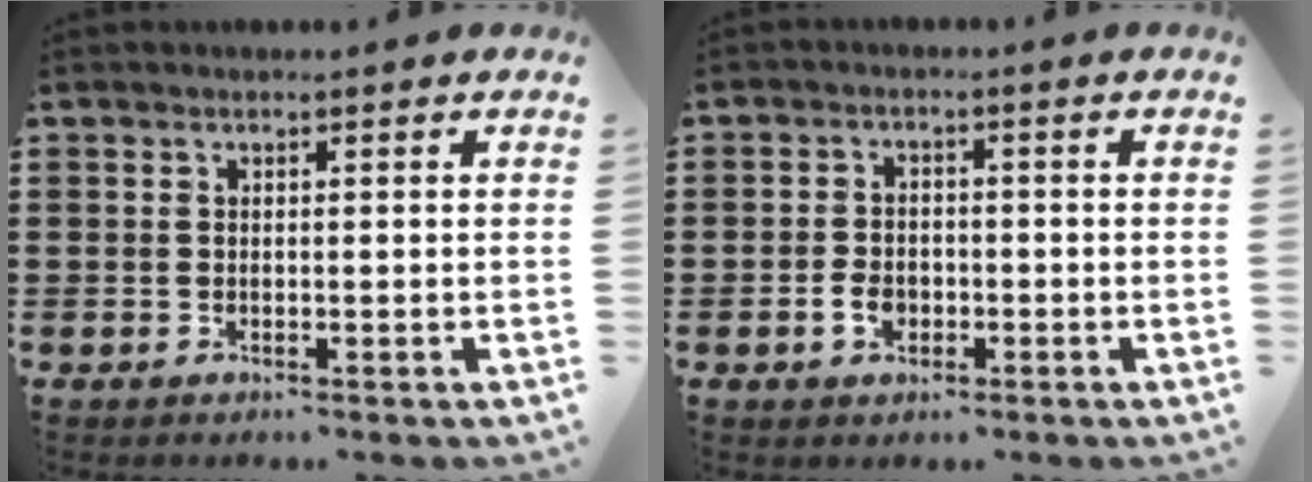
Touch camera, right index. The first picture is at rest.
{"total": 3.2, "force": [-1.2, 2.3, 1.9], "torque": [-0.037, 0.001, -0.022]}